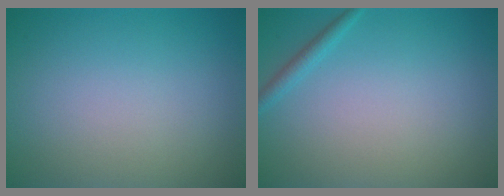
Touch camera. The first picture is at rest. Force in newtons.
{"total": 1.1, "press": 1.1, "slide": 0.1}